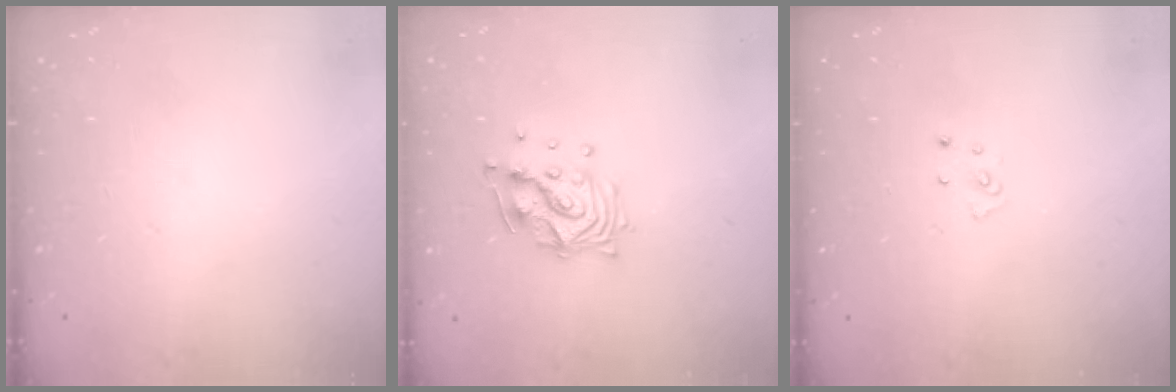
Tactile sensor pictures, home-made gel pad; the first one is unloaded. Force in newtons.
{"total": 11.5, "press": 11.5, "slide": 0.8}
{"total": 3.1, "press": 3.1, "slide": 0.2}